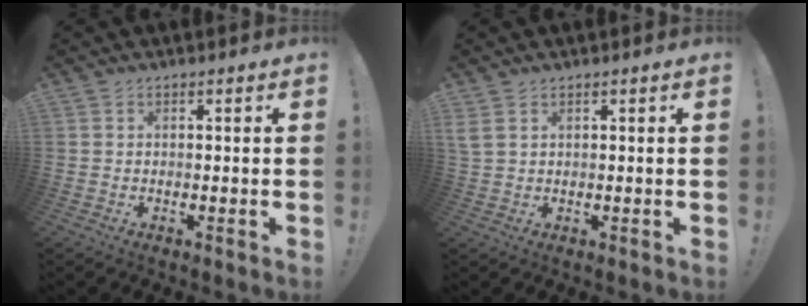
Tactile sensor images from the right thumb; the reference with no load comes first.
{"total": 3.4, "force": [1.9, 2.0, 1.9], "torque": [-0.050, -0.005, 0.039]}